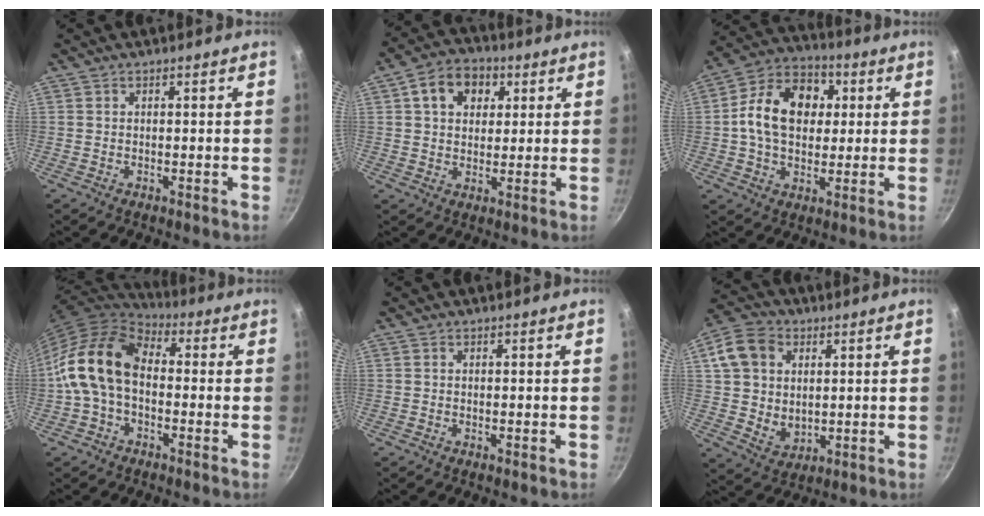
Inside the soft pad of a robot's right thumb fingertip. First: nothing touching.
{"total": 9.9, "force": [3.4, 7.4, 5.6], "torque": [-0.067, 0.006, 0.044]}
{"total": 15.9, "force": [2.2, 11.7, 10.5], "torque": [-0.147, 0.020, 0.020]}
{"total": 14.6, "force": [-0.6, 9.8, 10.9], "torque": [-0.187, 0.039, -0.030]}
{"total": 0.0}
{"total": 12.3, "force": [3.1, 9.7, 6.9], "torque": [-0.107, -0.010, 0.056]}